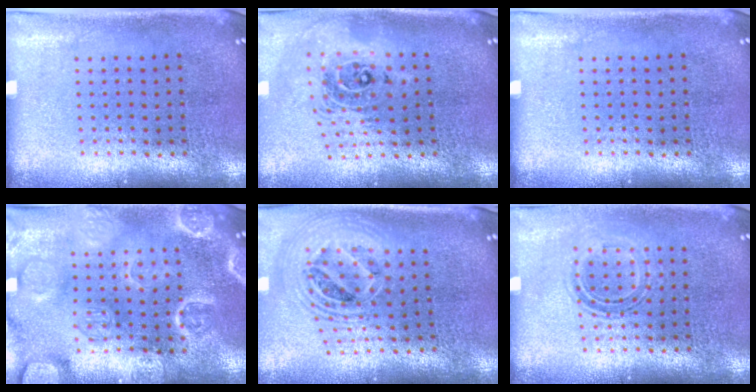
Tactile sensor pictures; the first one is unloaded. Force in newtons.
{"total": 2.1, "press": 1.6, "slide": 1.4}
{"total": 0.0}
{"total": 3.6, "press": 3.5, "slide": 0.4}
{"total": 2.3, "press": 1.8, "slide": 1.5}
{"total": 1.1, "press": 1.0, "slide": 0.5}